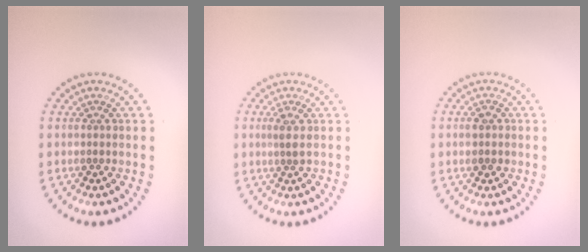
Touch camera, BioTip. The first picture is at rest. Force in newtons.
{"total": 1.3, "press": 1.0, "slide": 0.9}
{"total": 1.3, "press": 1.3, "slide": 0.2}